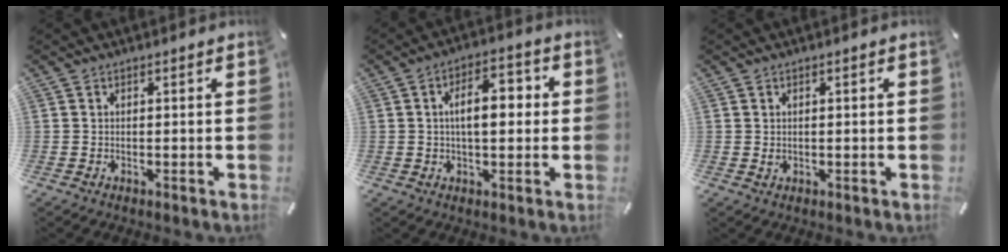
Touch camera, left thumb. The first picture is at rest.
{"total": 9.0, "force": [0.8, 4.8, 7.6], "torque": [-0.111, 0.007, 0.005]}
{"total": 0.6, "force": [0.1, 0.6, 0.2], "torque": [-0.006, 0.003, 0.001]}